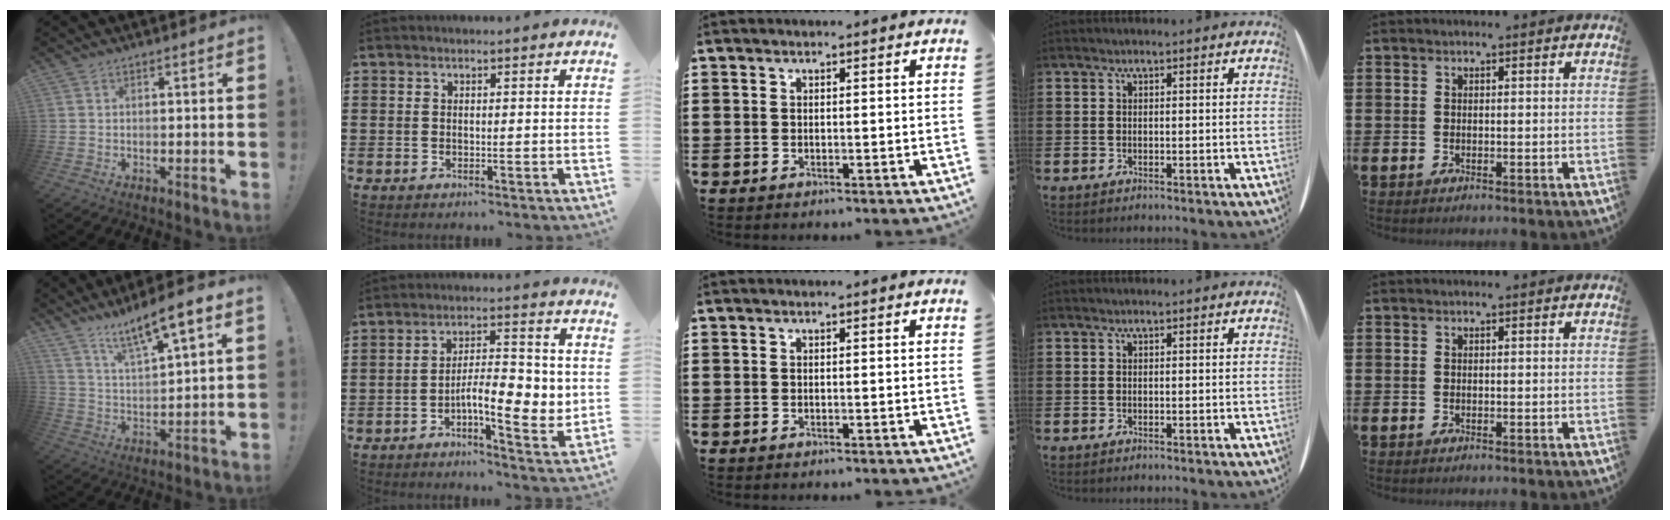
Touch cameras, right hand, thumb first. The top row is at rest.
{"thumb": {"total": 10.9, "force": [8.7, 1.4, 6.5], "torque": [-0.122, -0.060, 0.144]}, "index": {"total": 8.9, "force": [-1.8, 3.2, 8.1], "torque": [-0.122, 0.003, -0.031]}}